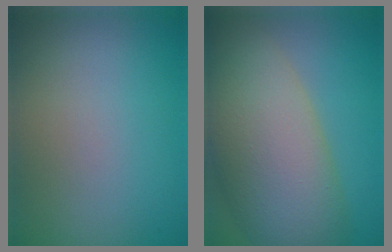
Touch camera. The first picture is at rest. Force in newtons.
{"total": 12.0, "press": 12.0, "slide": 1.2}